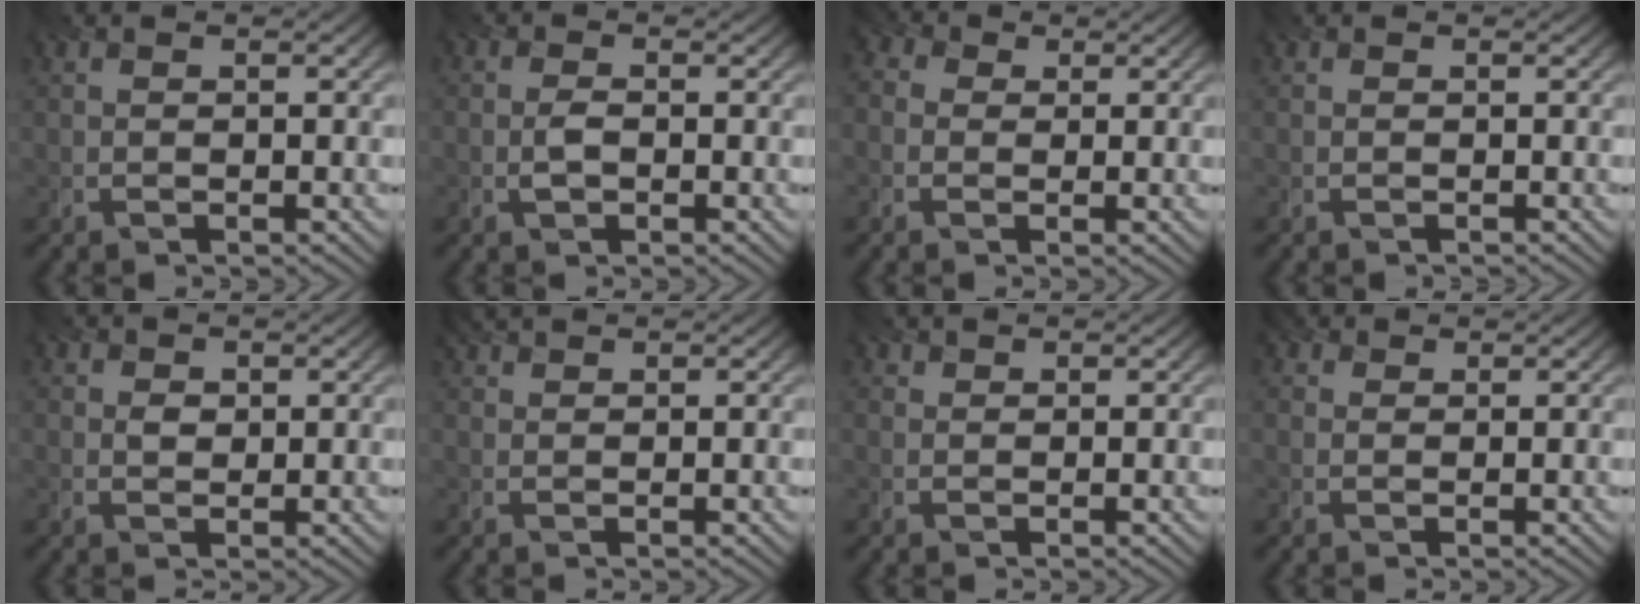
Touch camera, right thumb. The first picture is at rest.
{"total": 1.7, "force": [-0.3, 1.1, 1.2], "torque": [-0.030, -0.001, -0.008]}
{"total": 3.2, "force": [0.5, 2.9, 1.3], "torque": [-0.046, 0.009, 0.002]}
{"total": 0.0}
{"total": 1.4, "force": [0.5, 1.2, 0.5], "torque": [-0.012, -0.003, 0.008]}
{"total": 1.6, "force": [1.6, 0.3, 0.2], "torque": [-0.012, 0.009, 0.035]}
{"total": 1.1, "force": [0.8, 0.7, -0.1], "torque": [0.003, -0.001, 0.015]}
{"total": 1.5, "force": [1.0, 1.1, 0.2], "torque": [-0.004, 0.001, 0.014]}